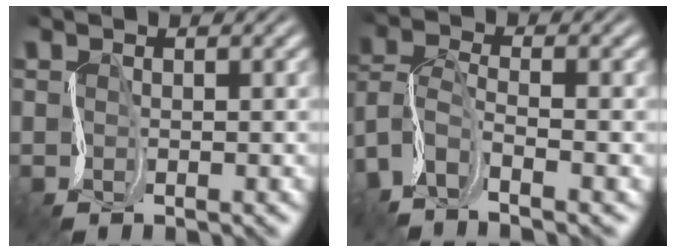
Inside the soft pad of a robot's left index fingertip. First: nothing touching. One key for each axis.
{"total": 6.1, "fx": -3.7, "fy": 2.4, "fz": 4.3, "tx": -0.095, "ty": -0.008, "tz": -0.079}